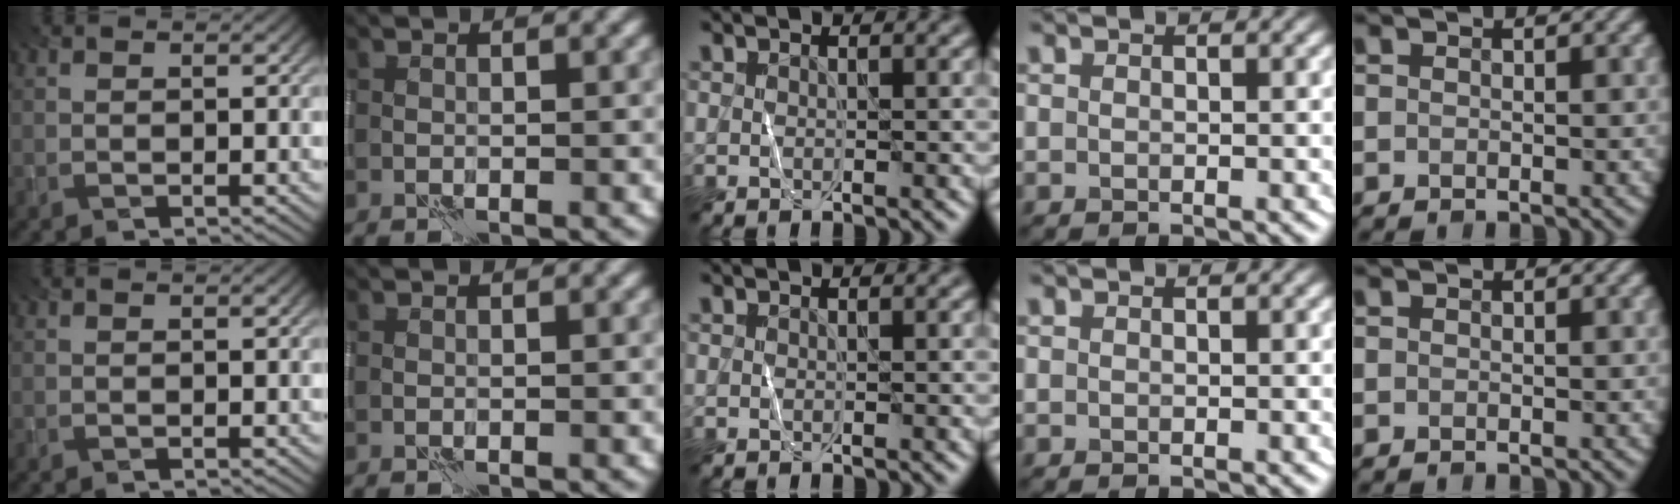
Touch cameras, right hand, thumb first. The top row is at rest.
{}